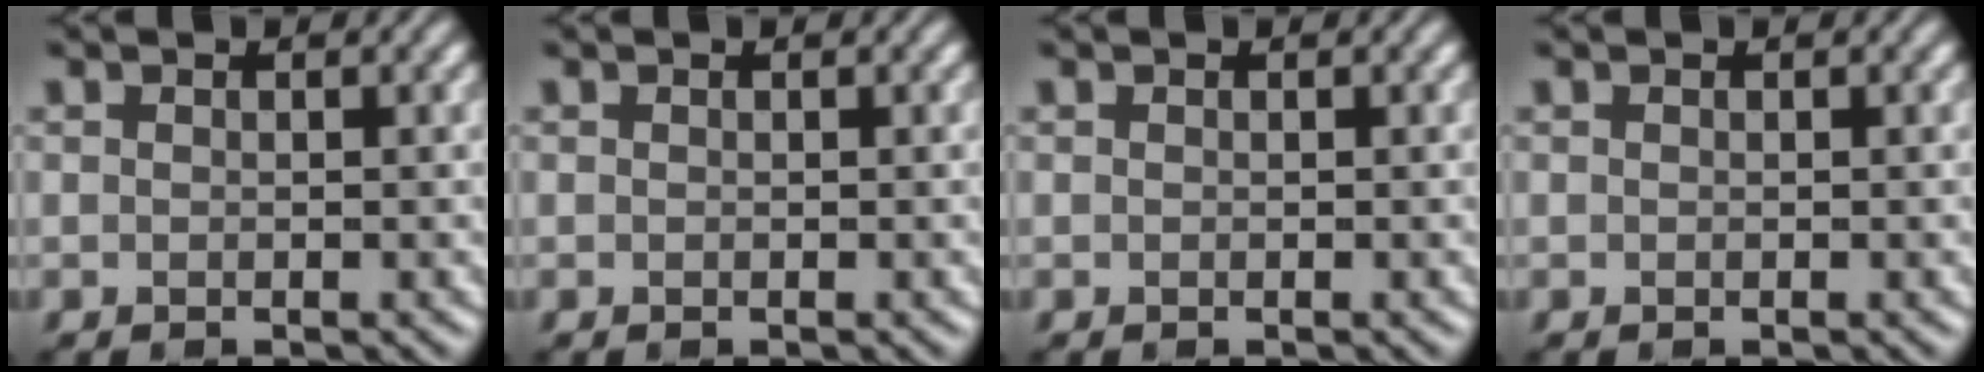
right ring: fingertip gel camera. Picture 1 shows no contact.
{"total": 0.0}
{"total": 0.0}
{"total": 0.0}